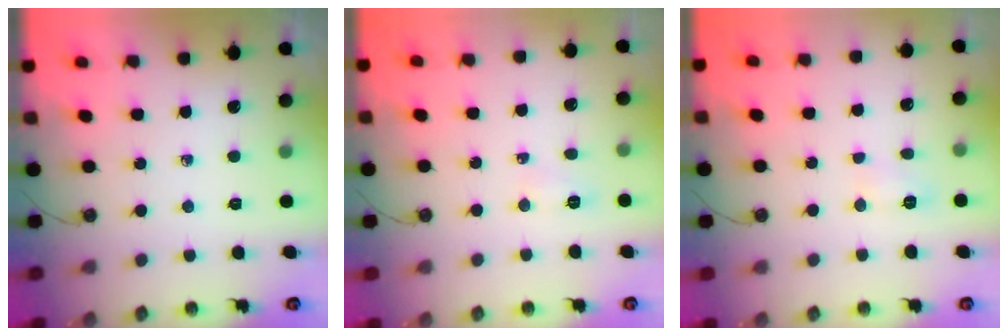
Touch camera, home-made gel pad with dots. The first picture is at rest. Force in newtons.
{"total": 18.1, "press": 6.2, "slide": 17.0}
{"total": 6.0, "press": 5.9, "slide": 0.7}